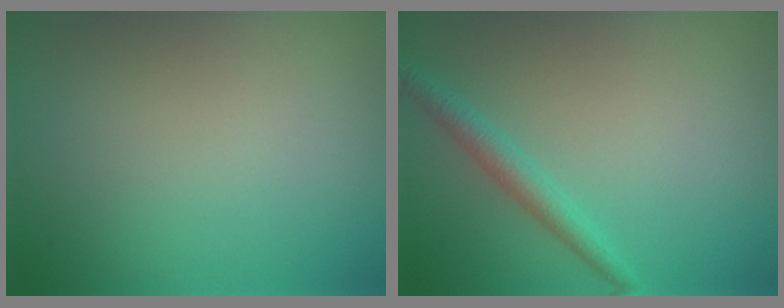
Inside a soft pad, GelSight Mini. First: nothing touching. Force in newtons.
{"total": 2.1, "press": 2.1, "slide": 0.1}